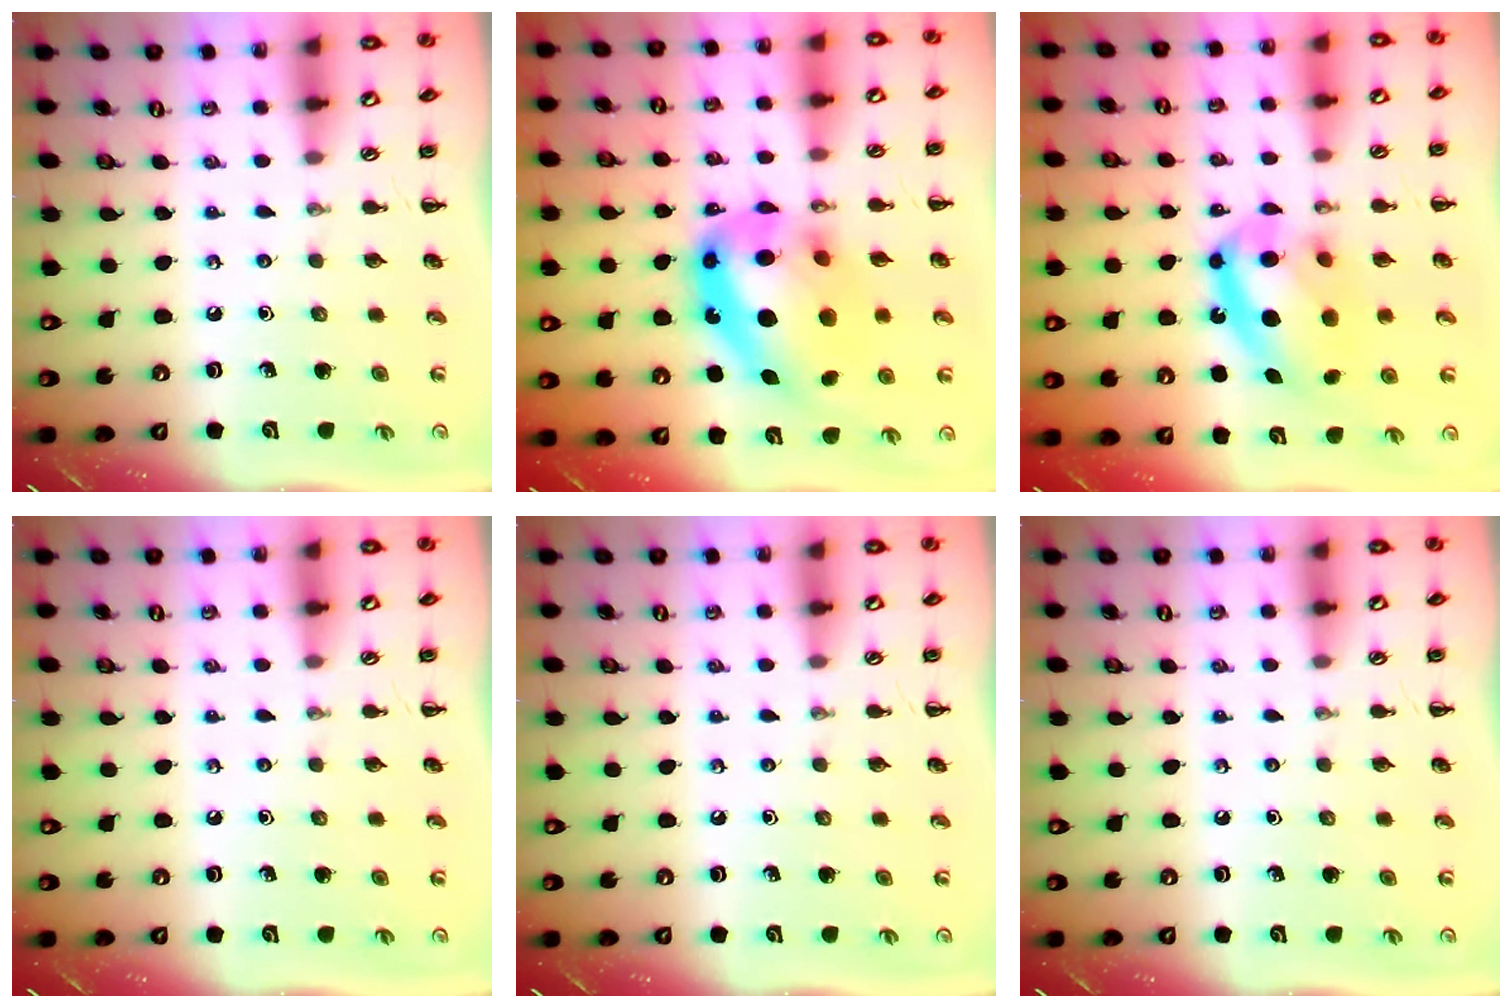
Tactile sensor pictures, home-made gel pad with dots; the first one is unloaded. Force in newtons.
{"total": 22.5, "press": 21.8, "slide": 5.5}
{"total": 15.5, "press": 15.0, "slide": 3.8}
{"total": 0.0}
{"total": 0.0}
{"total": 0.0}